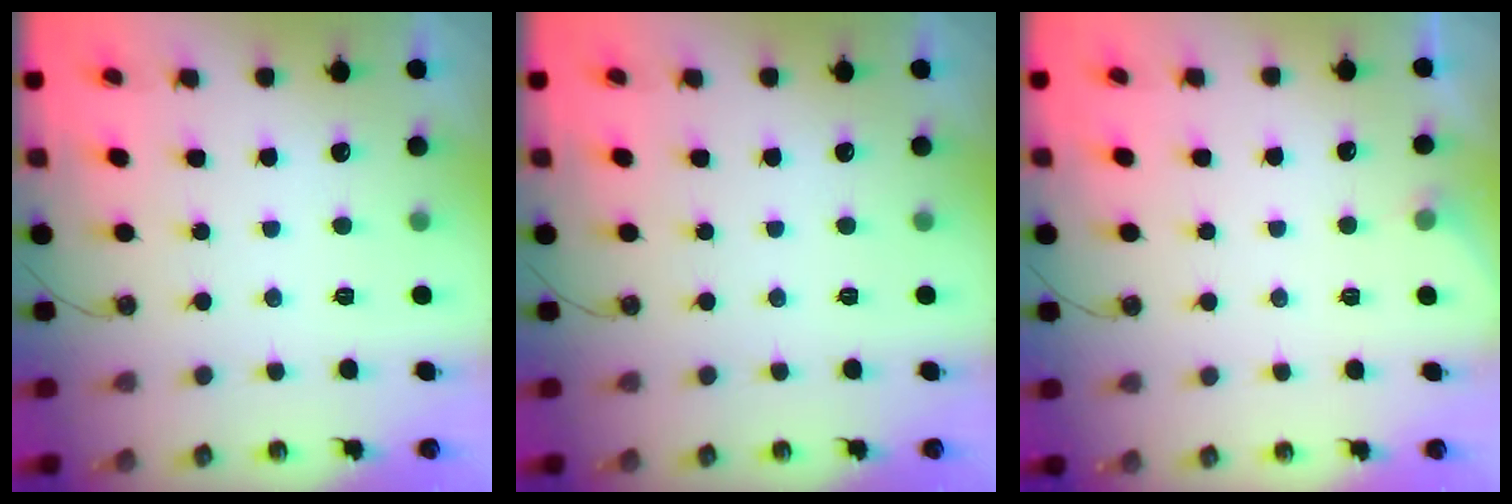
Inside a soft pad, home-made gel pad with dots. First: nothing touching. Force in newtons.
{"total": 0.0}
{"total": 2.6, "press": 2.5, "slide": 0.5}